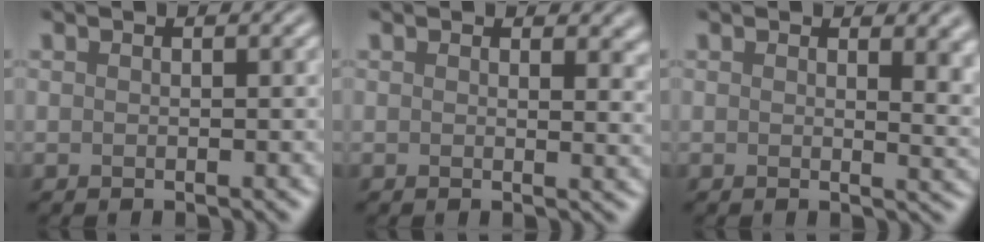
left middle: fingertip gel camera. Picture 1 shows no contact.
{"total": 2.6, "force": [1.3, 1.4, 1.7], "torque": [-0.016, -0.004, 0.015]}
{"total": 4.3, "force": [1.6, 2.1, 3.4], "torque": [-0.024, -0.005, 0.024]}